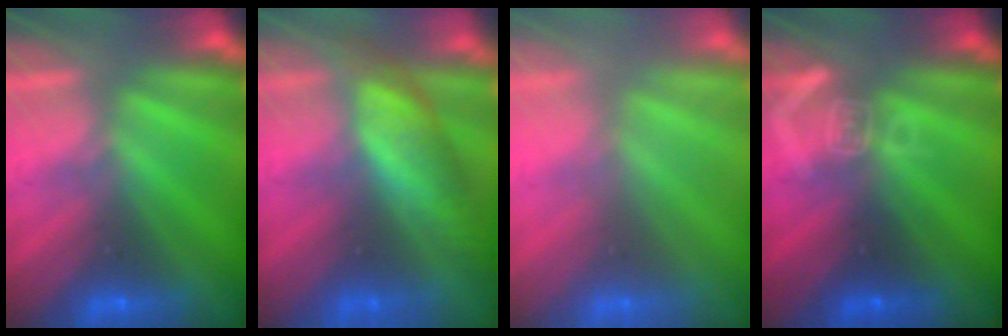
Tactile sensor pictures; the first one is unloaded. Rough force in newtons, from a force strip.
{"total": 8.9}
{"total": 3.3}
{"total": 3.0}